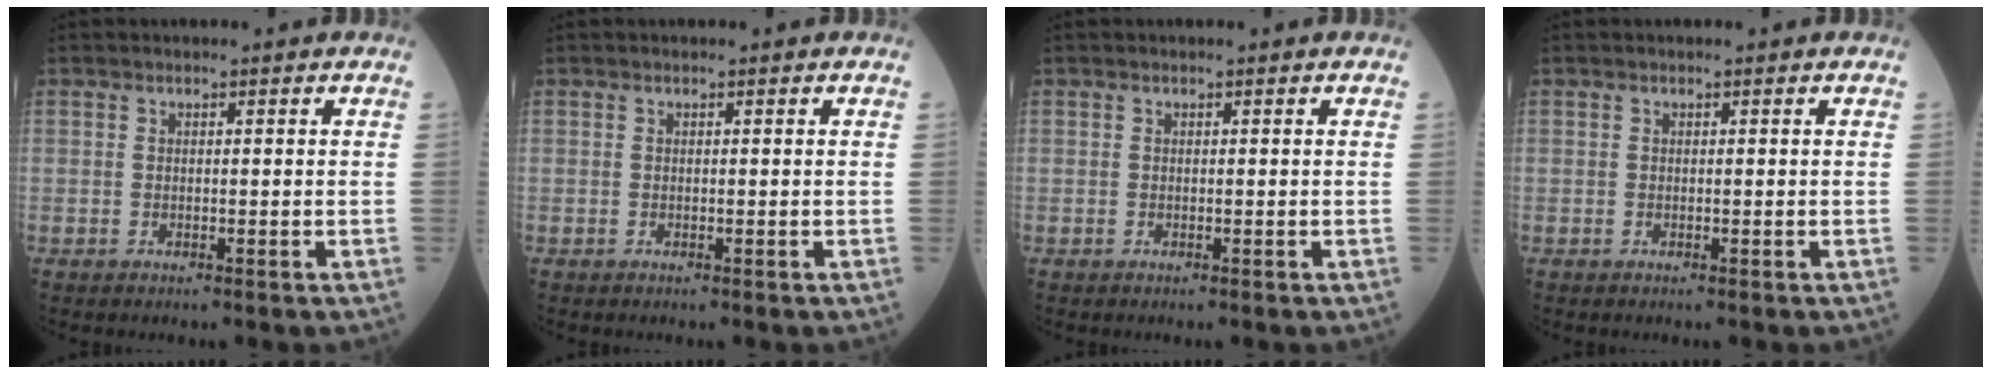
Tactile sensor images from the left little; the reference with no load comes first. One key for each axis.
{"total": 0.0}
{"total": 0.0}
{"total": 0.0}